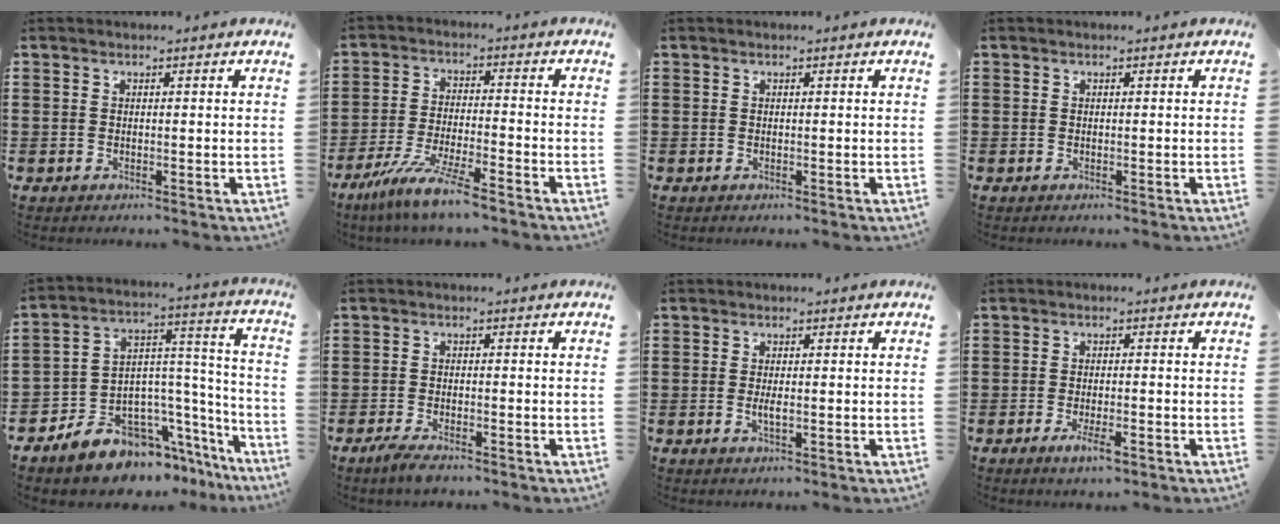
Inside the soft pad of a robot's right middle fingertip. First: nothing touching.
{"total": 8.1, "force": [-6.6, -0.3, 4.7], "torque": [-0.097, -0.014, -0.127]}
{"total": 0.0}
{"total": 0.0}
{"total": 8.8, "force": [-7.5, 4.2, 1.4], "torque": [-0.046, 0.002, -0.145]}
{"total": 2.2, "force": [-1.7, 0.4, 1.4], "torque": [-0.041, -0.005, -0.035]}
{"total": 1.8, "force": [-0.2, 0.5, 1.7], "torque": [-0.032, -0.001, -0.003]}
{"total": 3.2, "force": [-1.6, 0.9, 2.6], "torque": [-0.048, -0.003, -0.029]}